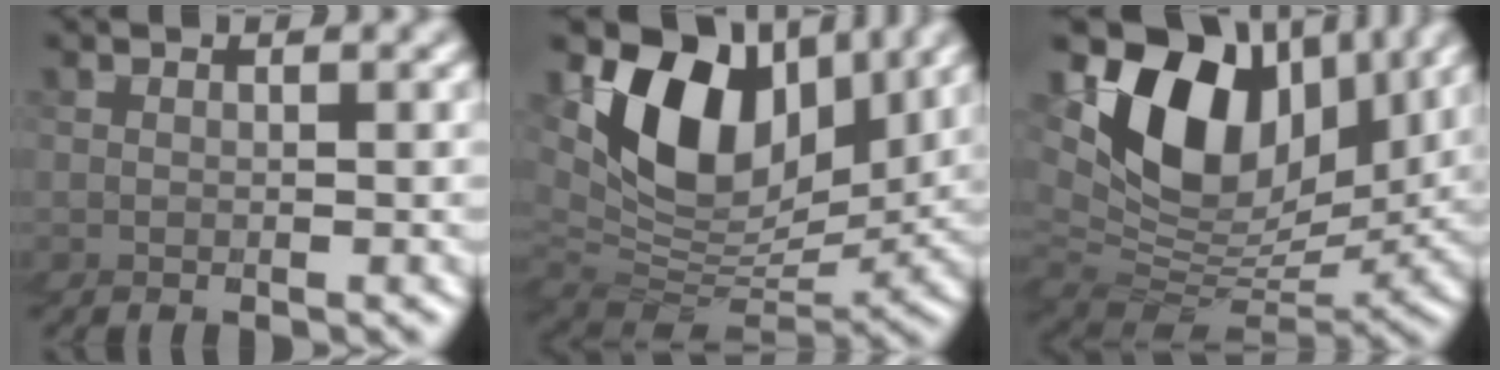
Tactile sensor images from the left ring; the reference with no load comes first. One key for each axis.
{"total": 8.0, "fx": 3.7, "fy": 5.5, "fz": 4.5, "tx": -0.105, "ty": 0.015, "tz": 0.042}
{"total": 9.2, "fx": 4.0, "fy": 6.0, "fz": 5.7, "tx": -0.114, "ty": 0.020, "tz": 0.046}